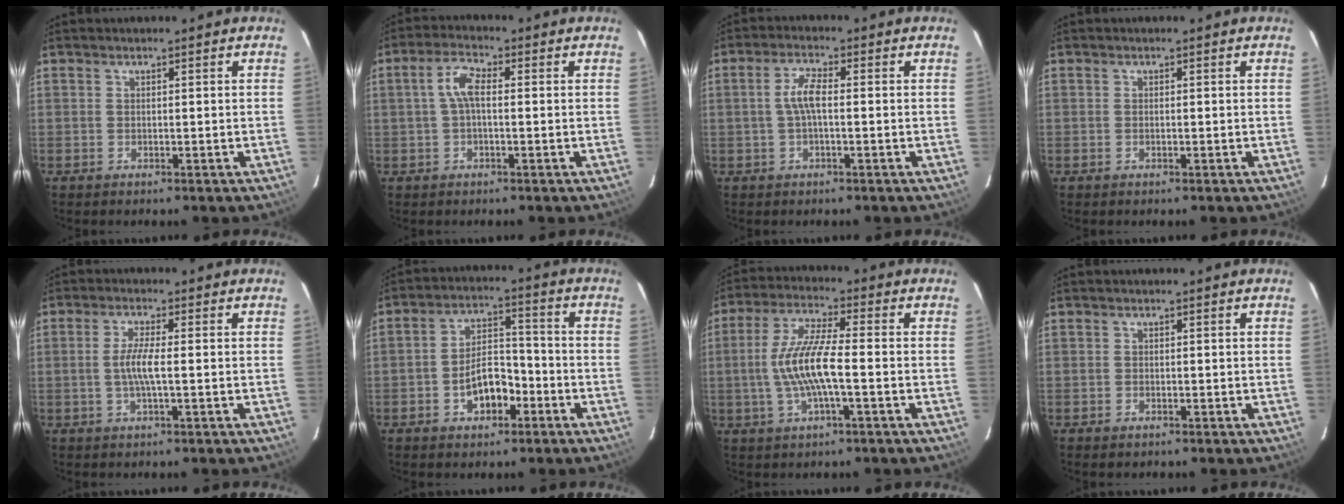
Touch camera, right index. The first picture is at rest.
{"total": 4.5, "force": [0.1, 1.7, 4.1], "torque": [-0.087, 0.014, 0.001]}
{"total": 4.1, "force": [-0.3, 1.0, 4.0], "torque": [-0.083, 0.009, -0.005]}
{"total": 0.0}
{"total": 4.3, "force": [-0.6, 0.1, 4.2], "torque": [-0.083, -0.002, -0.013]}
{"total": 8.2, "force": [-3.7, 4.8, 5.5], "torque": [-0.100, 0.024, -0.050]}
{"total": 10.5, "force": [-1.8, 1.6, 10.2], "torque": [-0.210, 0.002, -0.034]}
{"total": 0.9, "force": [-0.6, 0.5, 0.3], "torque": [-0.005, 0.000, -0.010]}